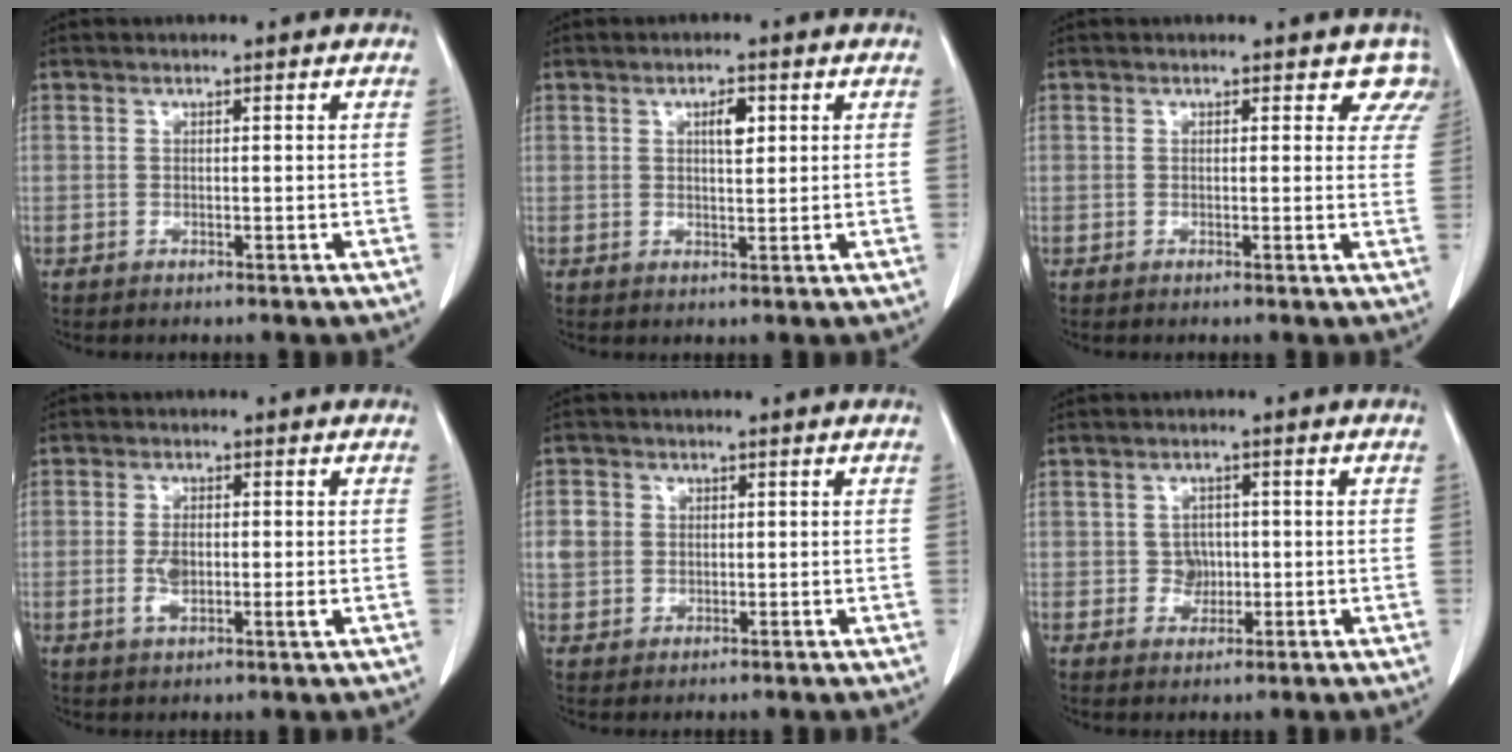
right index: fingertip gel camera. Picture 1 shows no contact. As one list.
[{"total": 2.8, "force": [1.0, 1.0, 2.5], "torque": [-0.041, 0.000, 0.018]}, {"total": 4.0, "force": [3.3, 2.2, 0.4], "torque": [0.028, -0.009, 0.008]}, {"total": 4.3, "force": [-0.5, 1.5, 4.0], "torque": [-0.080, -0.001, -0.008]}, {"total": 4.1, "force": [0.6, 3.8, 1.4], "torque": [-0.028, 0.010, 0.014]}, {"total": 2.8, "force": [-0.2, 2.6, 1.1], "torque": [-0.010, 0.004, 0.000]}]